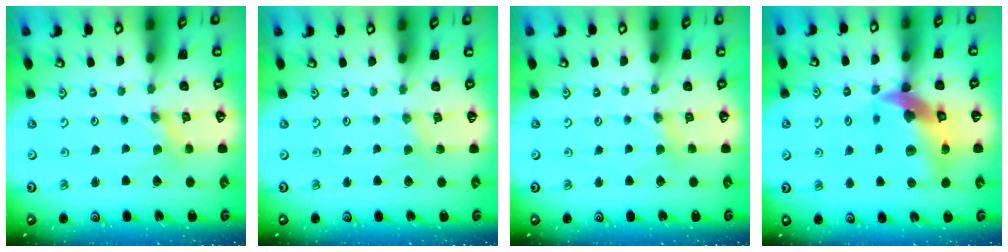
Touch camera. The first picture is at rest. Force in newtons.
{"total": 0.9, "press": 0.9, "slide": 0.2}
{"total": 1.9, "press": 1.8, "slide": 0.4}
{"total": 15.6, "press": 15.4, "slide": 2.1}